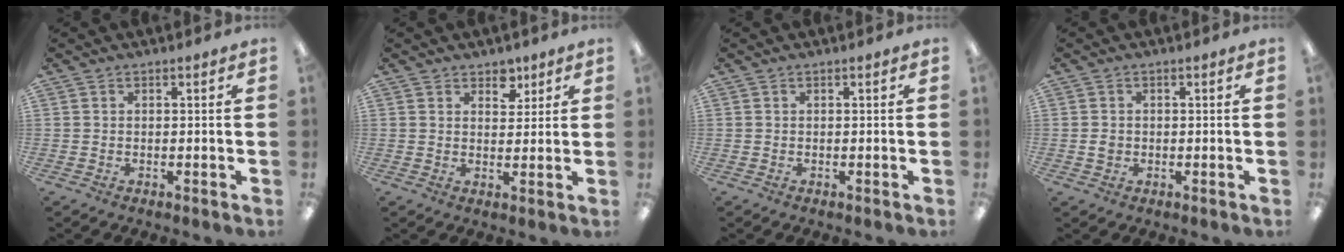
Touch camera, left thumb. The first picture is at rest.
{"total": 4.7, "force": [3.3, 2.9, 1.6], "torque": [0.000, -0.019, 0.053]}
{"total": 0.0}
{"total": 1.6, "force": [-0.2, 1.5, 0.7], "torque": [-0.013, 0.005, -0.005]}